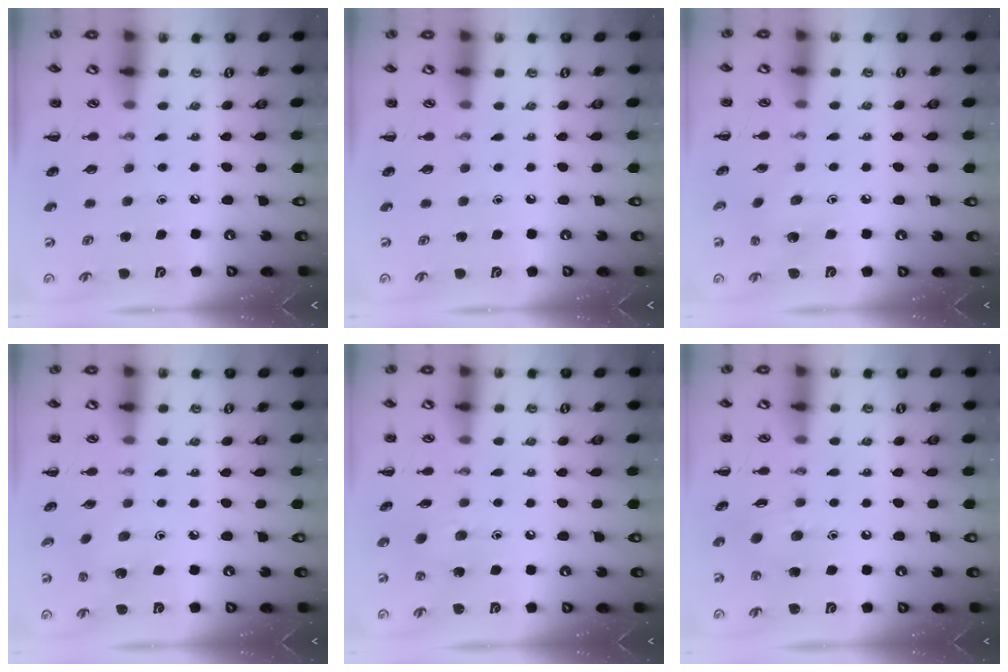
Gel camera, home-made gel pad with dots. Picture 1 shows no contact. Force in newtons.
{"total": 0.0}
{"total": 2.5, "press": 2.4, "slide": 0.7}
{"total": 2.0, "press": 1.9, "slide": 0.6}
{"total": 6.1, "press": 6.0, "slide": 1.1}
{"total": 6.5, "press": 6.5, "slide": 0.8}